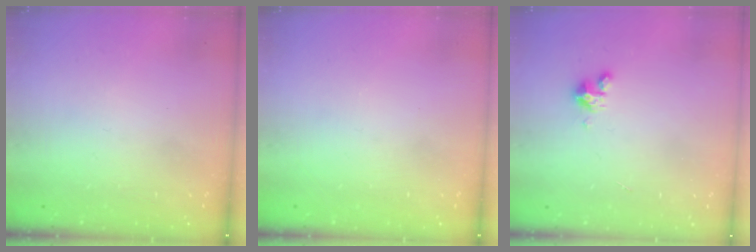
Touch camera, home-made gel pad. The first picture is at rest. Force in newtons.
{"total": 0.0}
{"total": 2.8, "press": 2.8, "slide": 0.2}